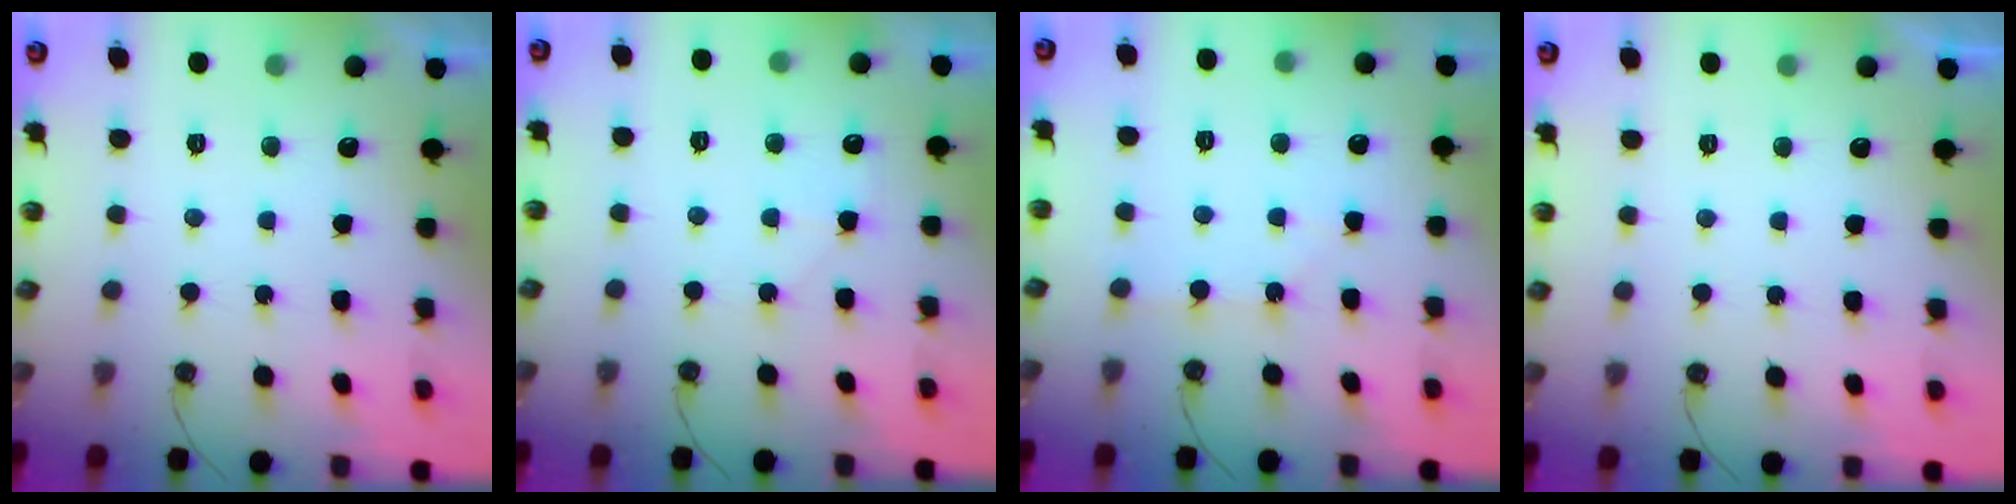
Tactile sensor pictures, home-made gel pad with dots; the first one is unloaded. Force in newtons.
{"total": 5.6, "press": 5.6, "slide": 0.6}
{"total": 1.6, "press": 1.6, "slide": 0.3}
{"total": 0.0}